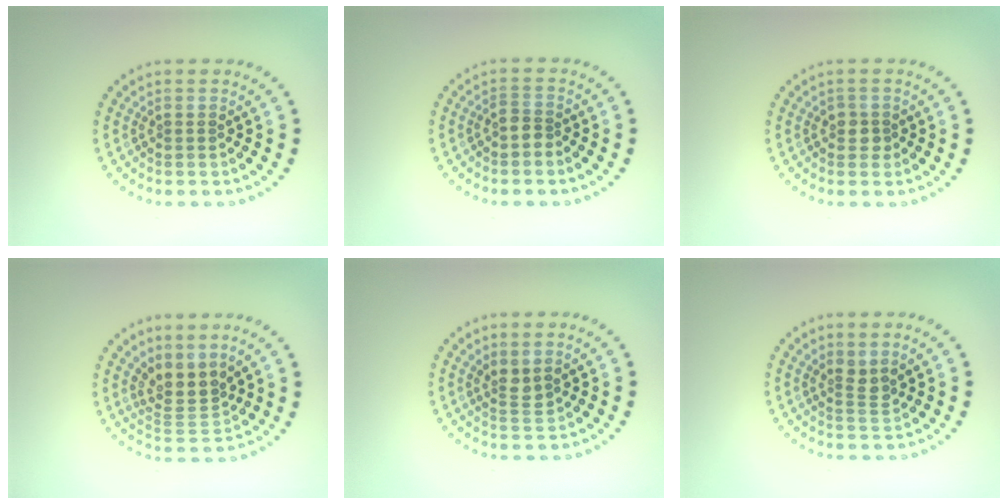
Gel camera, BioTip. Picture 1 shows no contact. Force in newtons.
{"total": 1.6, "press": 1.3, "slide": 0.9}
{"total": 1.3, "press": 1.2, "slide": 0.5}
{"total": 3.1, "press": 2.2, "slide": 2.2}
{"total": 1.5, "press": 1.2, "slide": 0.9}
{"total": 1.4, "press": 1.0, "slide": 1.0}